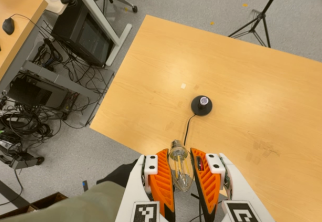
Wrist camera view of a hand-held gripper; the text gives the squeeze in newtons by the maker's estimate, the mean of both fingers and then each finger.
{"total": 21.6, "left": 24.4, "right": 18.8}